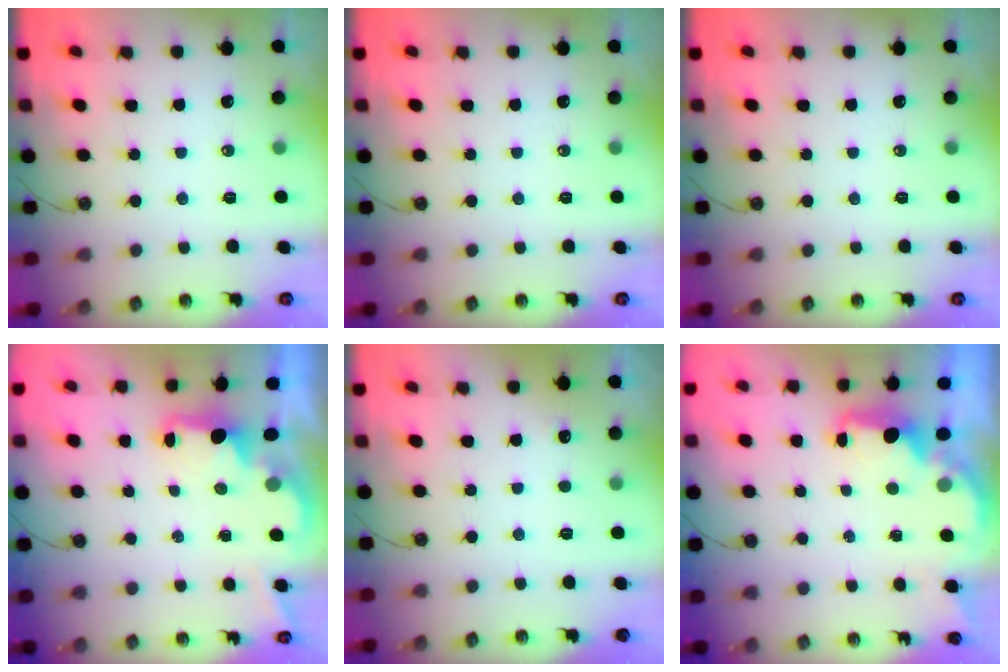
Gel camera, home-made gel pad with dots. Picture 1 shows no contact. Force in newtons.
{"total": 0.0}
{"total": 0.0}
{"total": 1.9, "press": 1.7, "slide": 0.7}
{"total": 3.7, "press": 3.5, "slide": 1.1}
{"total": 2.3, "press": 2.2, "slide": 0.7}